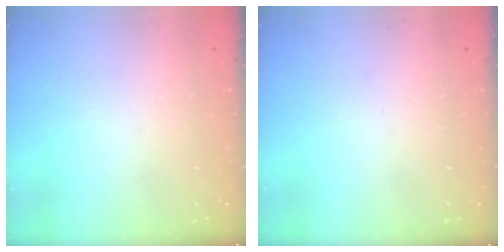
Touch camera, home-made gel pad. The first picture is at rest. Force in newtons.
{"total": 0.0}